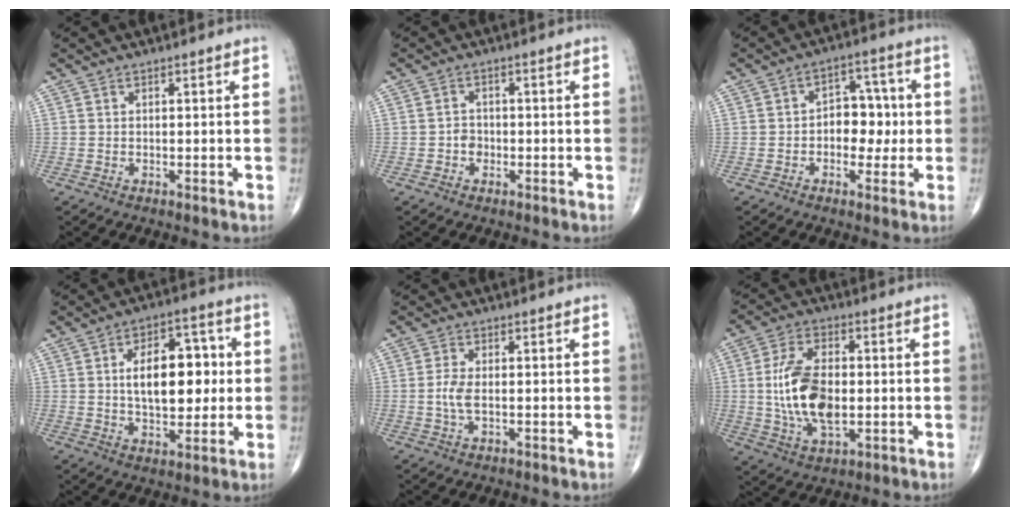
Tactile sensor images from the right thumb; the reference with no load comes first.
{"total": 2.0, "force": [-0.6, 1.6, 0.9], "torque": [-0.007, 0.006, -0.013]}
{"total": 7.7, "force": [-0.4, 5.3, 5.6], "torque": [-0.038, 0.022, -0.011]}
{"total": 14.1, "force": [1.4, 7.6, 11.8], "torque": [-0.150, 0.011, 0.024]}
{"total": 3.6, "force": [-0.3, 1.4, 3.3], "torque": [-0.081, 0.001, -0.006]}
{"total": 14.1, "force": [-0.4, 7.3, 12.0], "torque": [-0.228, 0.001, -0.004]}